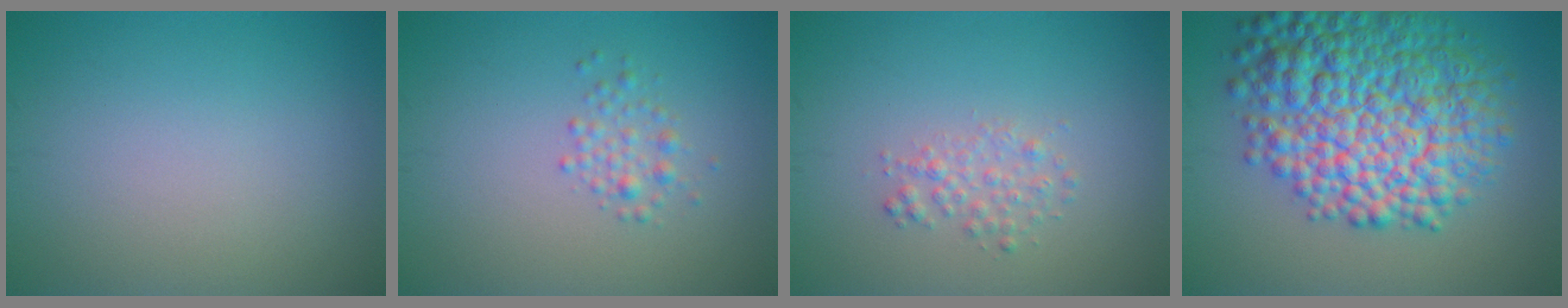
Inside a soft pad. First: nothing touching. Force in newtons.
{"total": 2.2, "press": 2.2, "slide": 0.0}
{"total": 1.6, "press": 1.6, "slide": 0.1}
{"total": 12.2, "press": 12.2, "slide": 0.1}